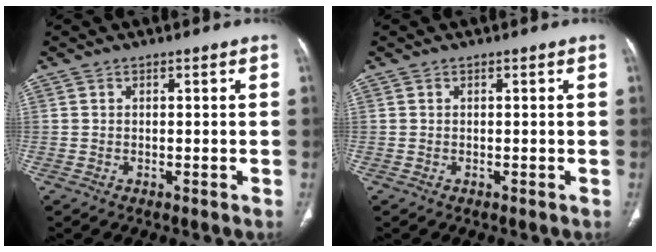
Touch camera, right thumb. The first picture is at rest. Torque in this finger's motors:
{"motor_torque": [-0.11, 0.12, -0.04, 0.03, -0.01]}